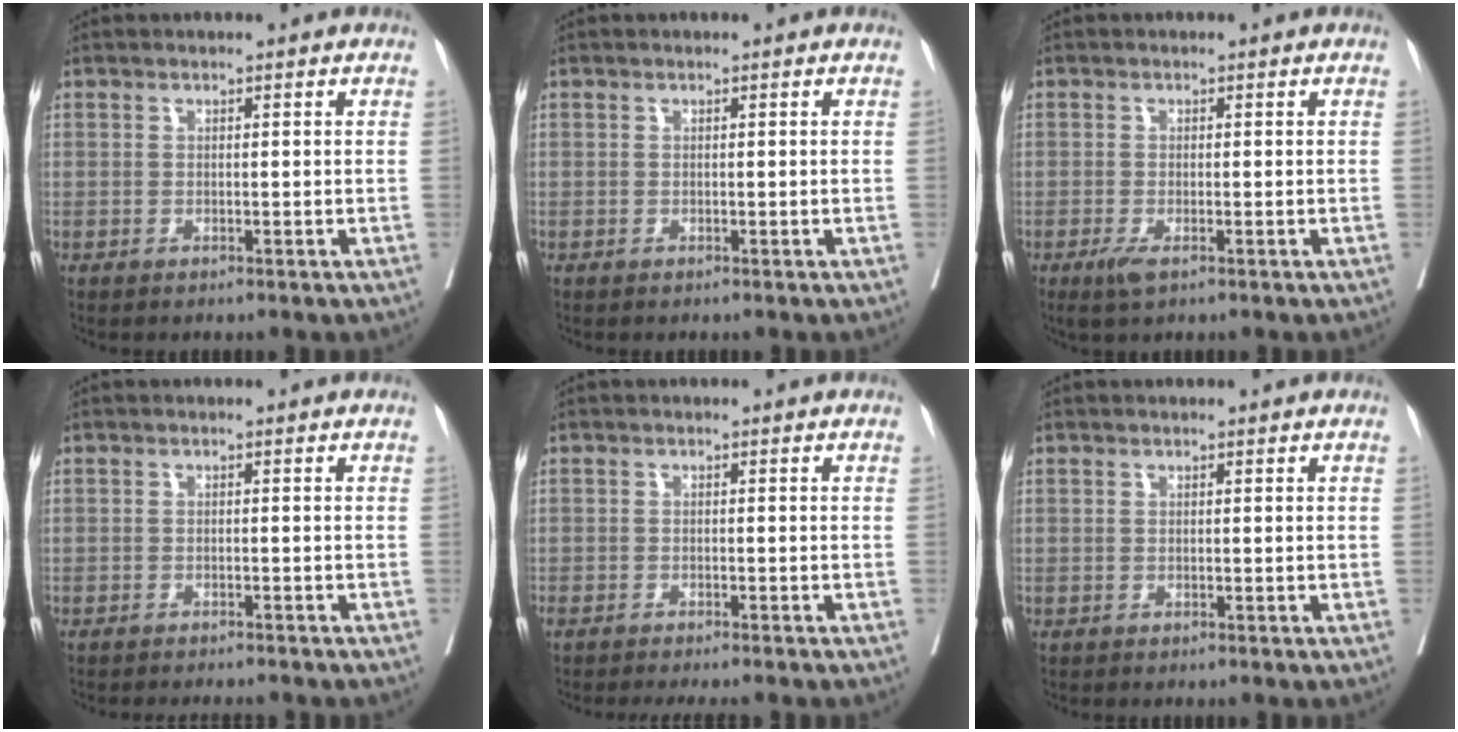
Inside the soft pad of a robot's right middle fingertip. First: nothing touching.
{"total": 0.0}
{"total": 2.2, "force": [-1.2, 0.5, 1.8], "torque": [-0.035, -0.005, -0.022]}
{"total": 6.1, "force": [-5.8, 0.9, 2.0], "torque": [-0.021, -0.006, -0.071]}
{"total": 8.3, "force": [-7.4, 1.0, 3.6], "torque": [-0.039, -0.012, -0.097]}
{"total": 0.0}